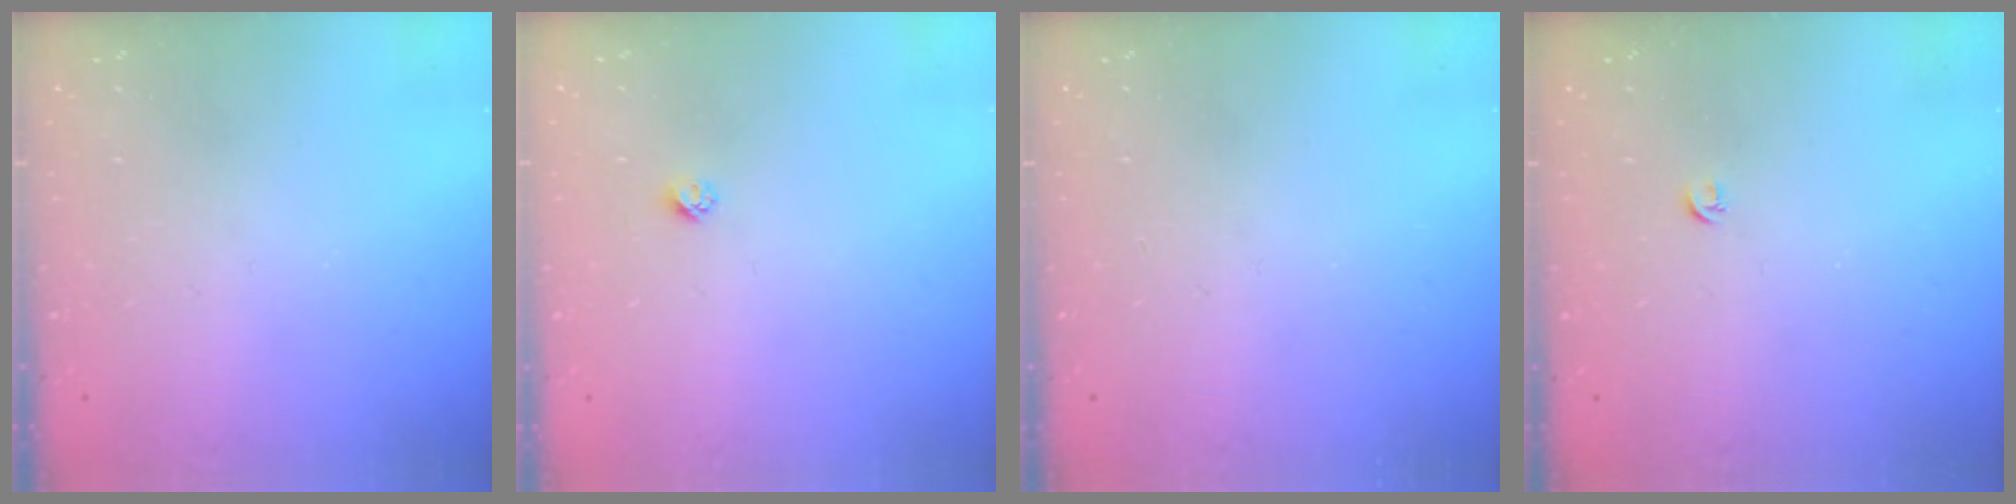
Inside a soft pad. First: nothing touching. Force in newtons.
{"total": 2.3, "press": 2.3, "slide": 0.2}
{"total": 0.0}
{"total": 3.4, "press": 3.4, "slide": 0.5}